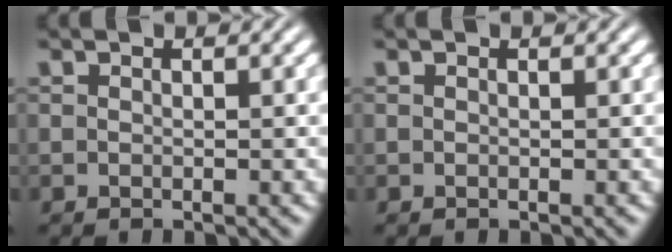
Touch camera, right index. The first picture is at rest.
{"total": 0.0}